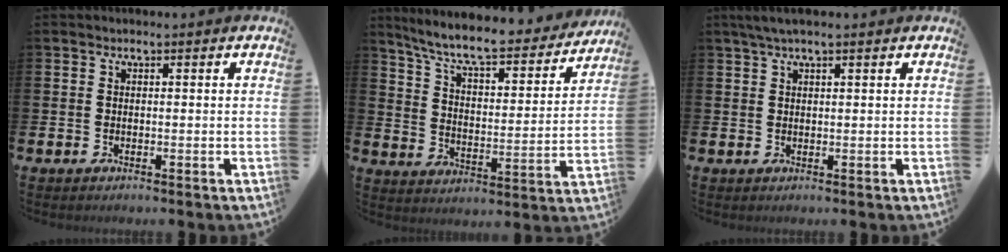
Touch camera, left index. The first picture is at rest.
{"total": 8.6, "force": [7.6, 1.4, 3.8], "torque": [-0.104, -0.055, 0.127]}
{"total": 2.2, "force": [1.6, 0.2, 1.5], "torque": [-0.039, 0.007, 0.030]}